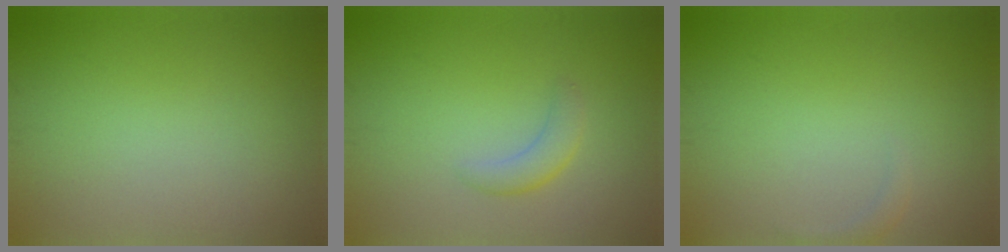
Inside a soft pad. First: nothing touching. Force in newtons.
{"total": 1.8, "press": 1.8, "slide": 0.0}
{"total": 0.8, "press": 0.8, "slide": 0.1}